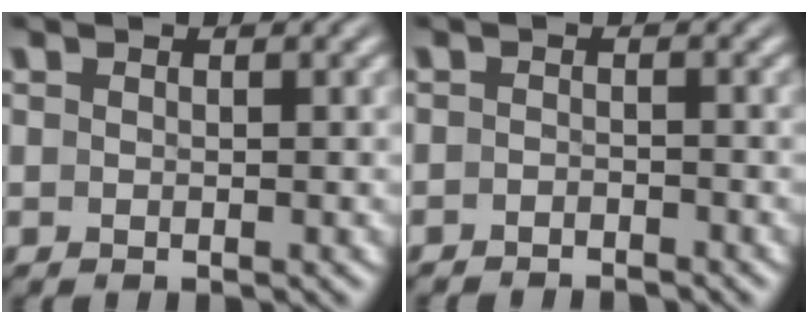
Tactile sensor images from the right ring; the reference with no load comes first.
{"total": 2.1, "force": [-2.1, 0.1, -0.2], "torque": [0.000, -0.013, -0.031]}